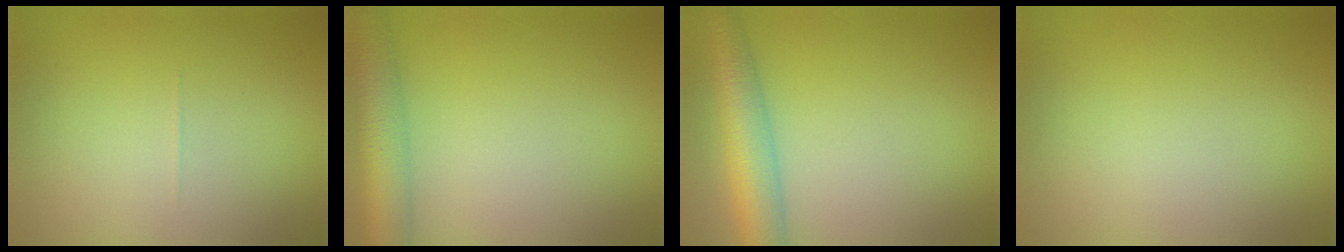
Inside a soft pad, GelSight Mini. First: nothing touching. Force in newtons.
{"total": 5.9, "press": 5.9, "slide": 0.4}
{"total": 5.7, "press": 5.7, "slide": 0.3}
{"total": 0.0}